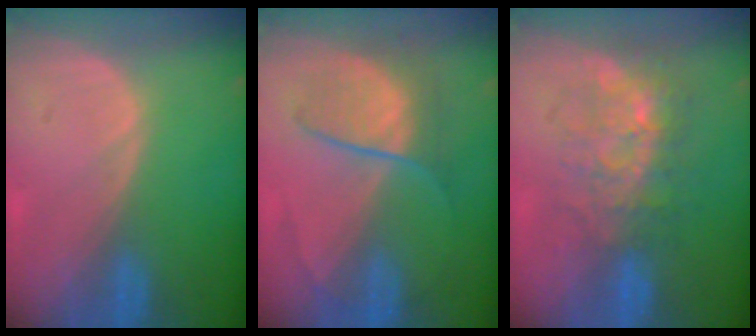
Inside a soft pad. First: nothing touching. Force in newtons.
{"total": 6.3, "press": 6.3, "slide": 0.7}
{"total": 8.4, "press": 7.5, "slide": 4.0}